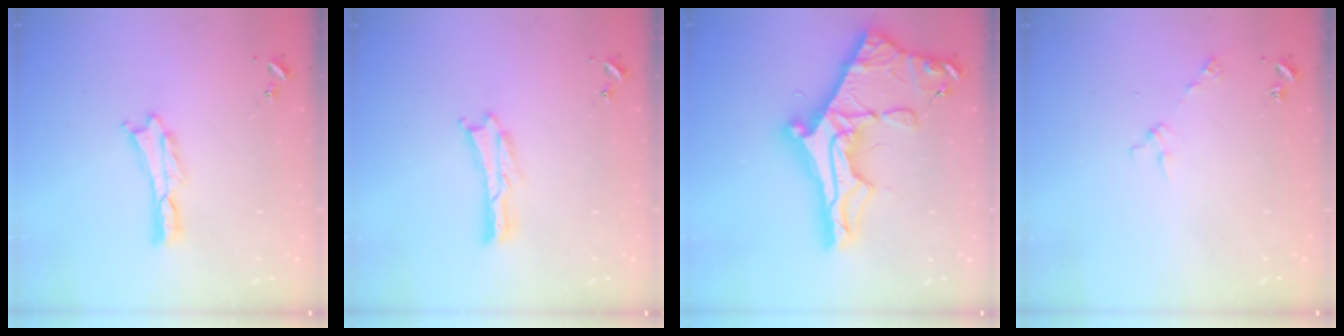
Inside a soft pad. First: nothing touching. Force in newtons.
{"total": 0.0}
{"total": 14.3, "press": 14.2, "slide": 1.4}
{"total": 2.9, "press": 2.9, "slide": 0.2}